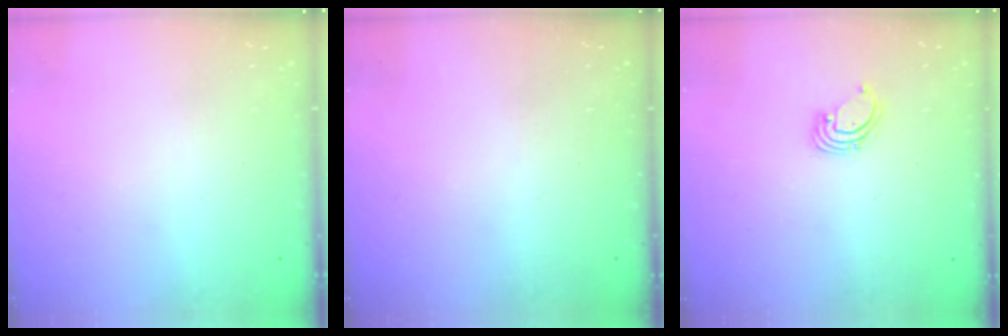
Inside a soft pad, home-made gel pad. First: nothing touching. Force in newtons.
{"total": 0.0}
{"total": 1.4, "press": 1.4, "slide": 0.1}